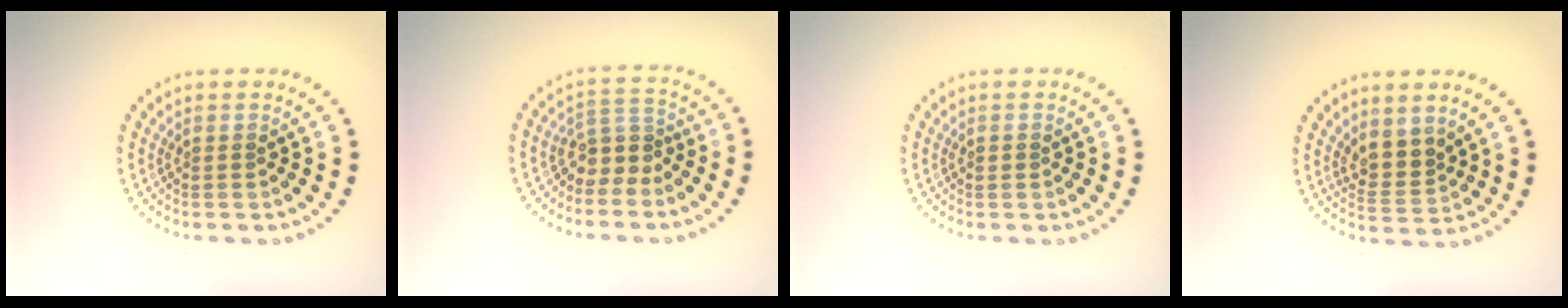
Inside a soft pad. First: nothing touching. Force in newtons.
{"total": 2.9, "press": 2.0, "slide": 2.0}
{"total": 0.6, "press": 0.6, "slide": 0.1}
{"total": 2.7, "press": 2.2, "slide": 1.5}